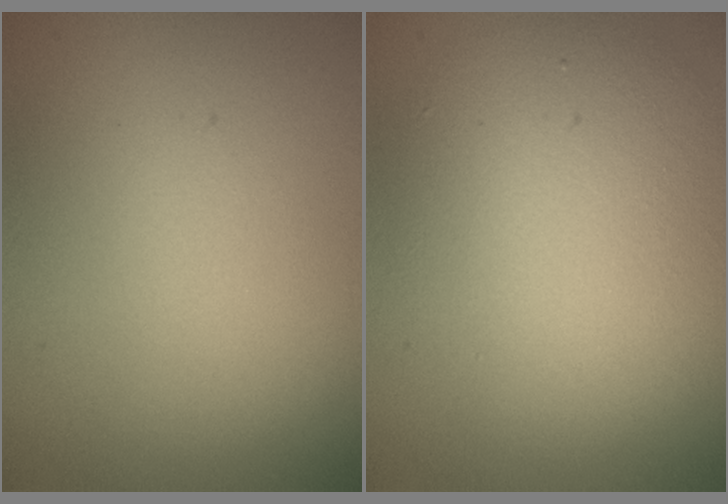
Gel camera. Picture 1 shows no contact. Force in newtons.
{"total": 6.7, "press": 6.7, "slide": 0.4}